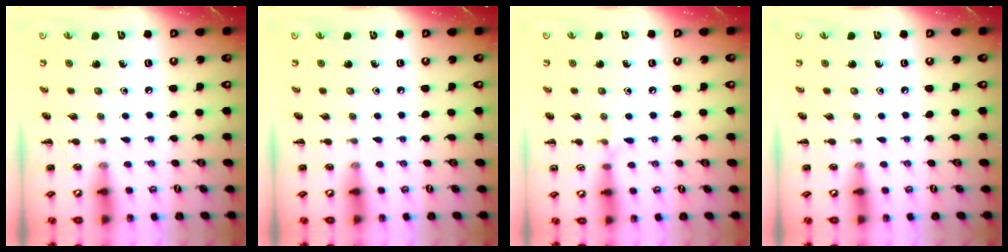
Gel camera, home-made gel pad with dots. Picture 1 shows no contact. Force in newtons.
{"total": 0.0}
{"total": 4.5, "press": 4.2, "slide": 1.5}
{"total": 0.0}